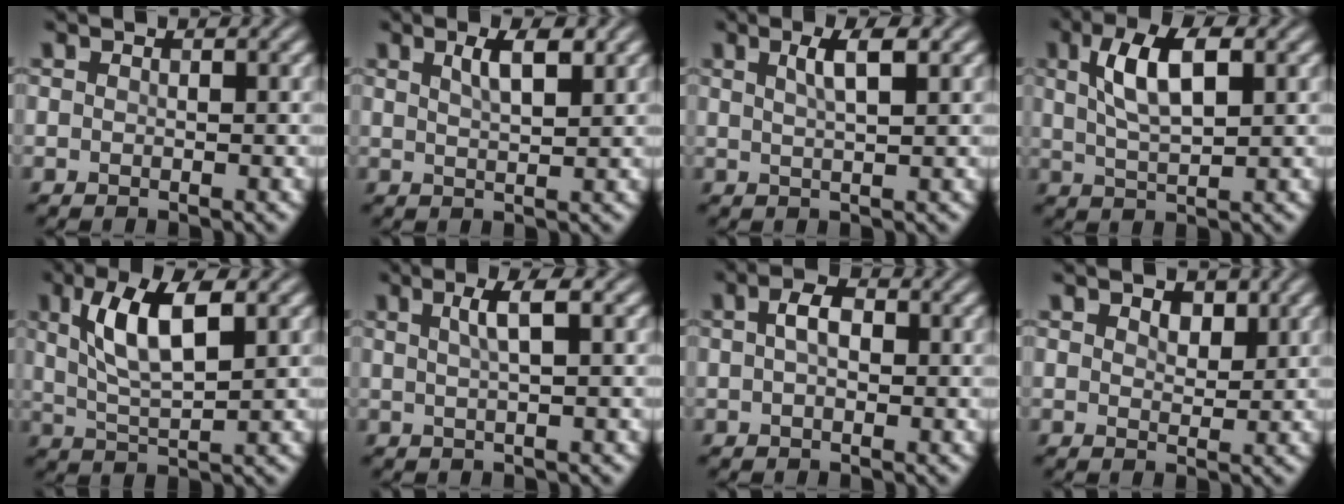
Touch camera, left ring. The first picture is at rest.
{"total": 2.9, "force": [1.6, 0.8, 2.3], "torque": [-0.035, 0.004, 0.027]}
{"total": 2.9, "force": [1.3, 0.7, 2.5], "torque": [-0.034, 0.006, 0.020]}
{"total": 5.6, "force": [1.8, 2.2, 4.8], "torque": [-0.095, 0.008, 0.032]}
{"total": 6.6, "force": [2.3, 2.3, 5.8], "torque": [-0.110, 0.006, 0.041]}
{"total": 2.8, "force": [0.9, 0.7, 2.5], "torque": [-0.036, 0.007, 0.013]}
{"total": 2.4, "force": [0.4, 1.4, 1.9], "torque": [-0.034, 0.006, 0.001]}
{"total": 1.8, "force": [1.0, 1.1, 1.0], "torque": [-0.017, -0.001, 0.017]}